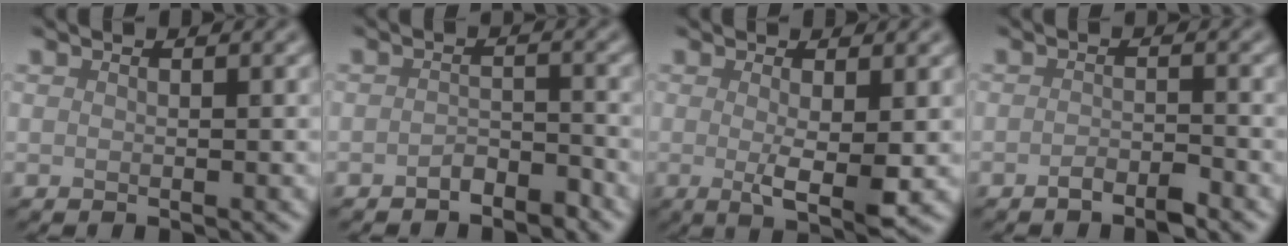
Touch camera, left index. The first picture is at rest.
{"total": 1.7, "force": [-1.4, 0.7, 0.8], "torque": [-0.014, 0.006, -0.027]}
{"total": 3.4, "force": [-0.1, 0.5, 3.4], "torque": [-0.058, -0.011, 0.000]}
{"total": 1.9, "force": [-1.4, 0.5, 1.2], "torque": [-0.021, 0.002, -0.026]}